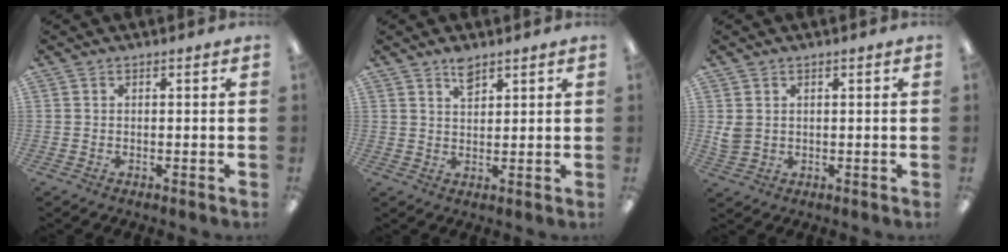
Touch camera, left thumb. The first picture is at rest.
{"total": 3.8, "force": [2.9, 1.6, 1.9], "torque": [-0.027, -0.008, 0.050]}
{"total": 3.1, "force": [1.1, 2.5, 1.5], "torque": [-0.022, -0.001, 0.020]}